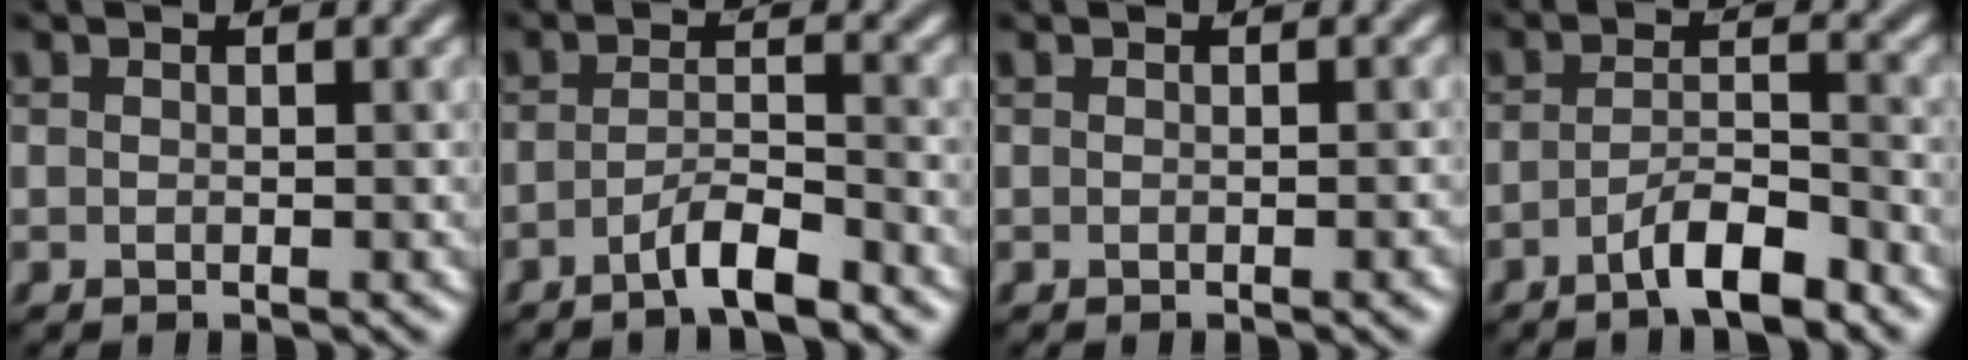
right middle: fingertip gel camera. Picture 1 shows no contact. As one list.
[{"total": 3.4, "force": [-2.3, 0.5, 2.4], "torque": [-0.040, 0.007, -0.048]}, {"total": 1.0, "force": [-0.3, 0.2, 0.9], "torque": [-0.008, 0.001, -0.004]}, {"total": 4.0, "force": [-2.7, 0.8, 2.9], "torque": [-0.049, 0.006, -0.052]}]